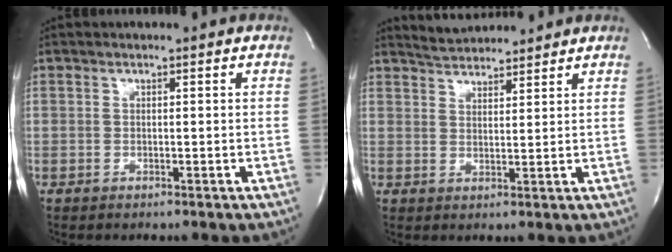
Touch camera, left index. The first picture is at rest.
{"total": 5.3, "force": [5.2, 0.6, 0.8], "torque": [-0.021, 0.021, 0.090]}